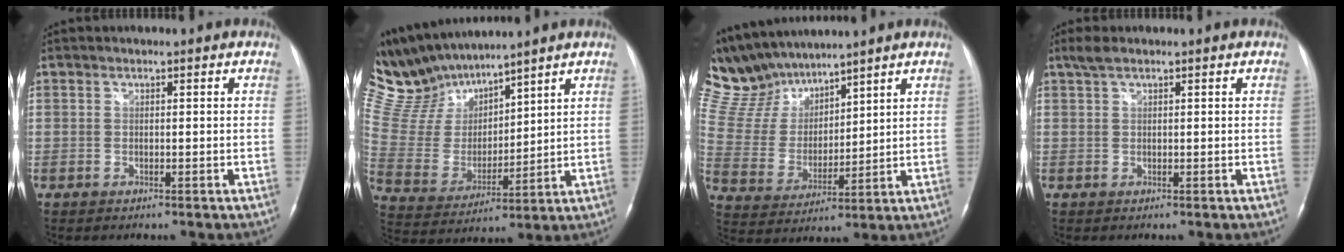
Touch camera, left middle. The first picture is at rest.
{"total": 13.6, "force": [12.6, 3.5, 4.0], "torque": [-0.103, 0.013, 0.262]}
{"total": 12.6, "force": [11.5, 3.8, 3.5], "torque": [-0.094, 0.021, 0.239]}
{"total": 2.0, "force": [1.5, 0.4, 1.2], "torque": [-0.030, 0.014, 0.032]}